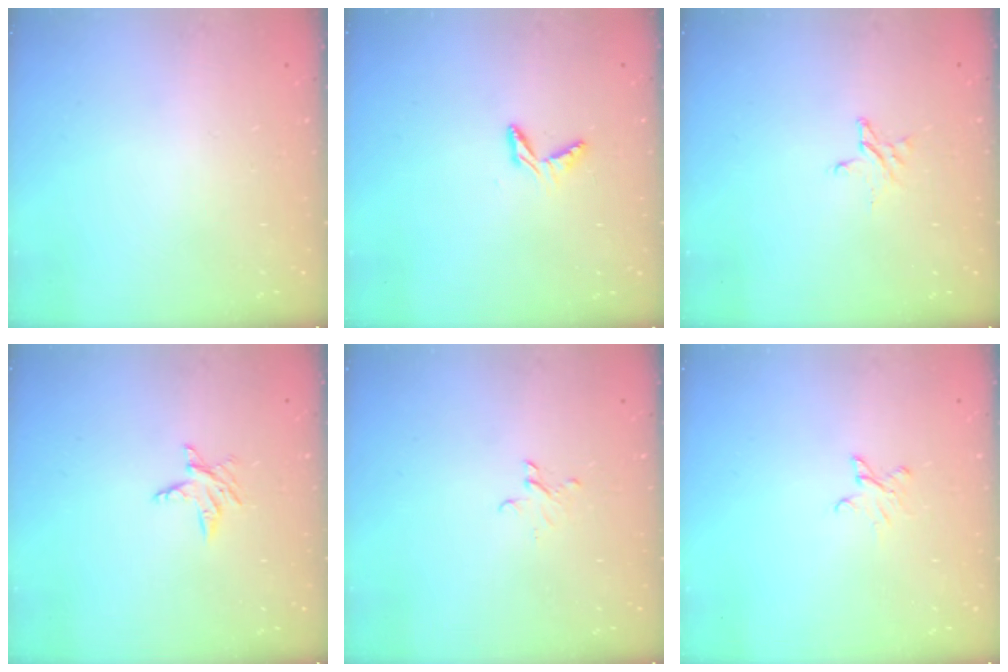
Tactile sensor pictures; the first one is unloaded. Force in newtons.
{"total": 5.1, "press": 5.1, "slide": 0.5}
{"total": 3.8, "press": 3.8, "slide": 0.3}
{"total": 3.9, "press": 3.9, "slide": 0.5}
{"total": 2.6, "press": 2.6, "slide": 0.2}
{"total": 2.8, "press": 2.8, "slide": 0.3}